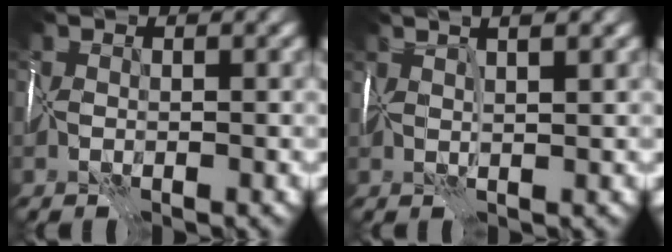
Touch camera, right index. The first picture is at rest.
{"total": 5.5, "force": [3.1, 1.6, 4.3], "torque": [-0.042, 0.041, 0.024]}